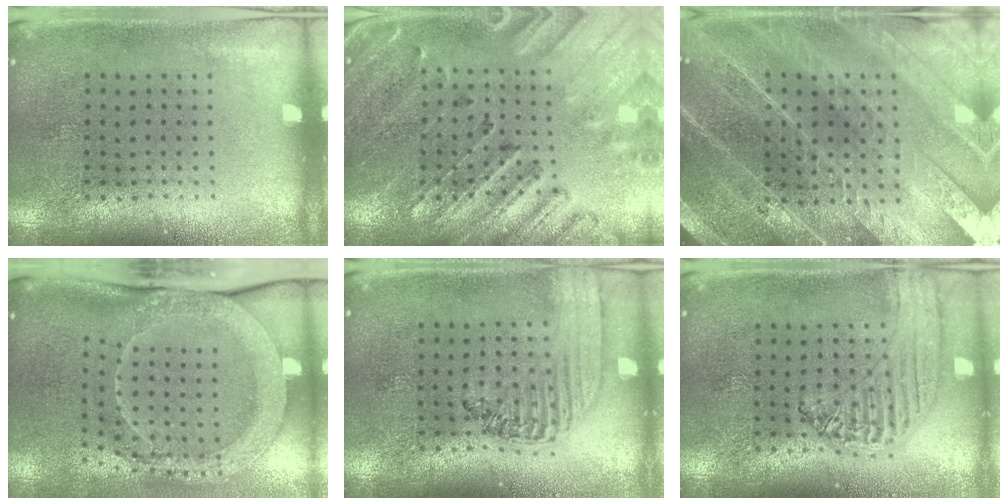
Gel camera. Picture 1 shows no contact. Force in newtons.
{"total": 2.7, "press": 2.6, "slide": 0.9}
{"total": 4.4, "press": 3.9, "slide": 2.0}
{"total": 2.4, "press": 2.1, "slide": 1.1}
{"total": 1.5, "press": 1.4, "slide": 0.6}
{"total": 1.3, "press": 1.3, "slide": 0.2}